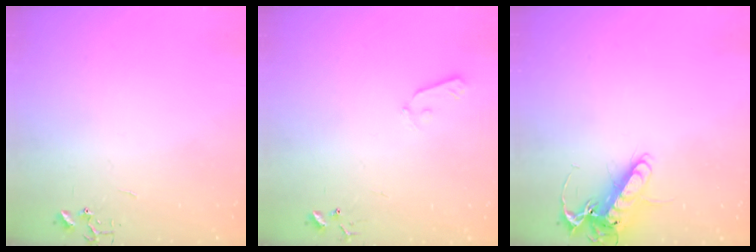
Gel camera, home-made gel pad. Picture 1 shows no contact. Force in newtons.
{"total": 5.8, "press": 5.8, "slide": 0.5}
{"total": 14.4, "press": 14.2, "slide": 2.2}